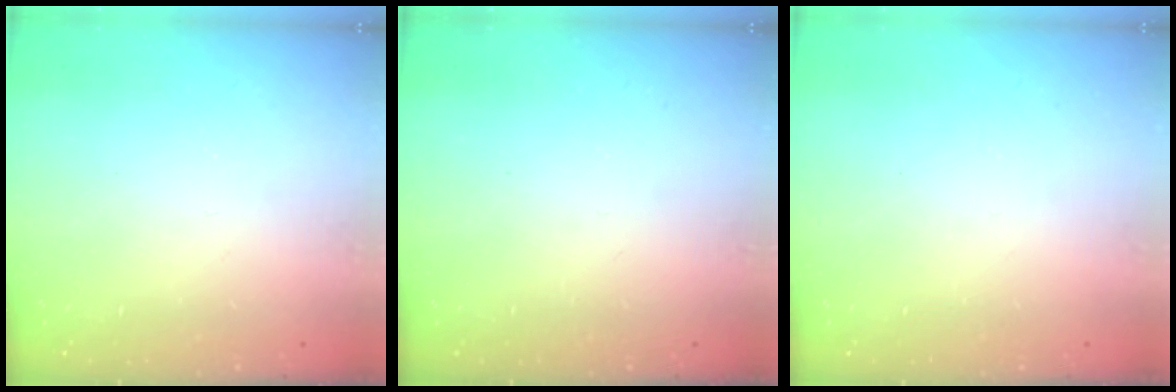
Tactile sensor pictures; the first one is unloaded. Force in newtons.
{"total": 0.0}
{"total": 0.0}